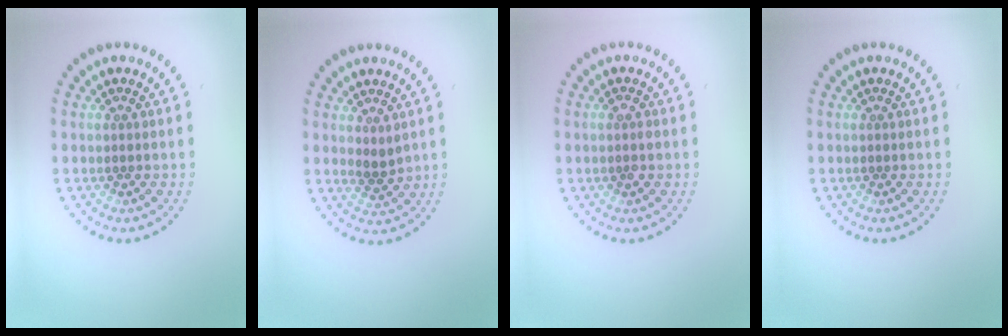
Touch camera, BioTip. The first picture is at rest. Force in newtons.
{"total": 1.3, "press": 1.0, "slide": 0.9}
{"total": 1.0, "press": 1.0, "slide": 0.2}
{"total": 0.0}